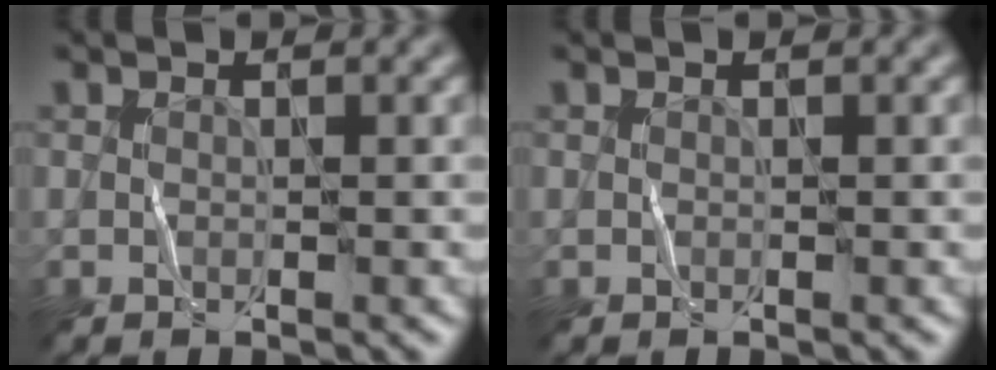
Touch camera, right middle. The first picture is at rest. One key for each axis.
{"total": 0.0}